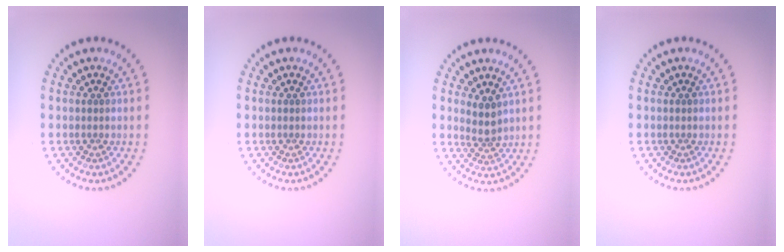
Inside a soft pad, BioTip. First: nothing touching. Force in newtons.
{"total": 0.0}
{"total": 1.8, "press": 1.5, "slide": 1.0}
{"total": 0.0}